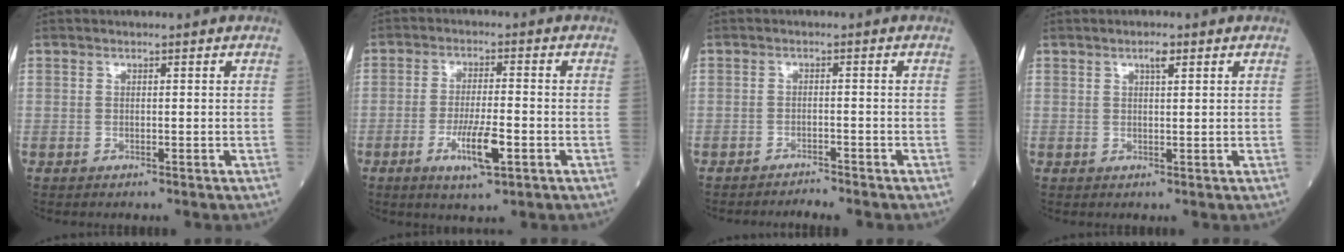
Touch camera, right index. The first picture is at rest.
{"total": 7.5, "force": [-2.9, 1.5, 6.8], "torque": [-0.130, -0.010, -0.046]}
{"total": 3.2, "force": [-3.1, 0.1, 0.6], "torque": [-0.017, -0.004, -0.047]}
{"total": 2.3, "force": [1.2, 0.7, 1.8], "torque": [-0.038, 0.003, 0.023]}